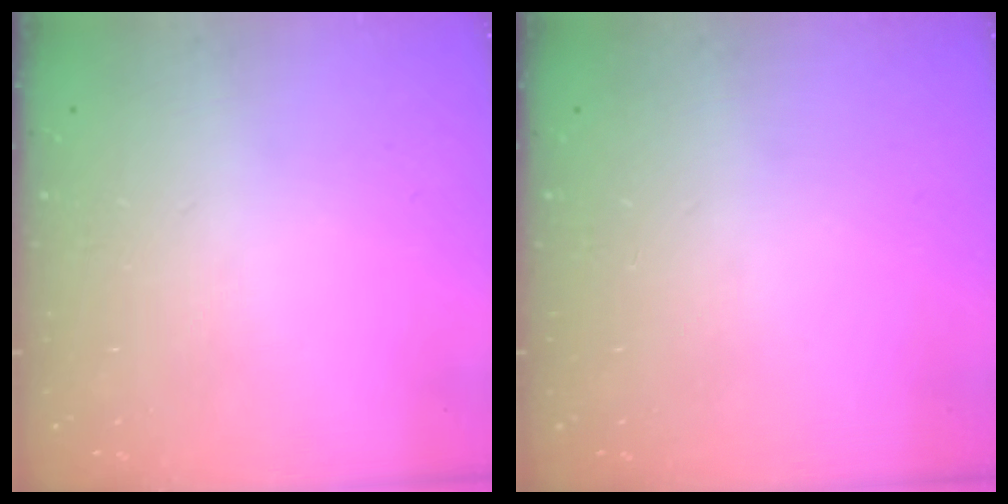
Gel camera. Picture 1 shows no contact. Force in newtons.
{"total": 0.0}